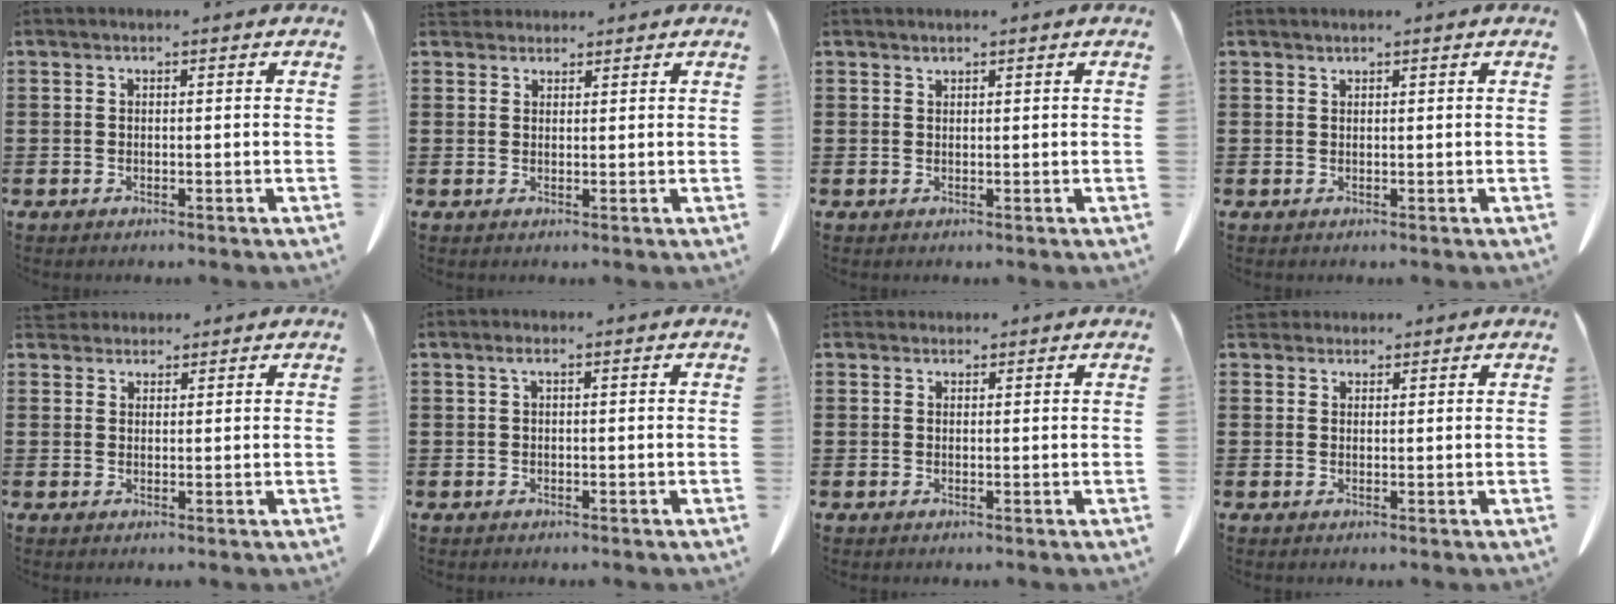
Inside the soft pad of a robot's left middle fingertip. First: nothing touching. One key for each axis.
{"total": 2.2, "fx": 2.1, "fy": 0.7, "fz": 0.2, "tx": -0.011, "ty": 0.000, "tz": 0.043}
{"total": 0.6, "fx": 0.6, "fy": -0.1, "fz": 0.0, "tx": -0.003, "ty": -0.004, "tz": 0.015}
{"total": 0.6, "fx": 0.6, "fy": -0.1, "fz": 0.0, "tx": -0.003, "ty": -0.004, "tz": 0.013}
{"total": 2.4, "fx": 2.3, "fy": 0.7, "fz": 0.2, "tx": -0.011, "ty": -0.003, "tz": 0.046}
{"total": 1.0, "fx": 0.2, "fy": 0.0, "fz": 1.0, "tx": -0.021, "ty": -0.002, "tz": 0.006}
{"total": 1.2, "fx": 1.2, "fy": 0.4, "fz": 0.0, "tx": -0.005, "ty": -0.001, "tz": 0.025}
{"total": 2.4, "fx": 2.2, "fy": 0.9, "fz": 0.4, "tx": -0.016, "ty": 0.000, "tz": 0.044}